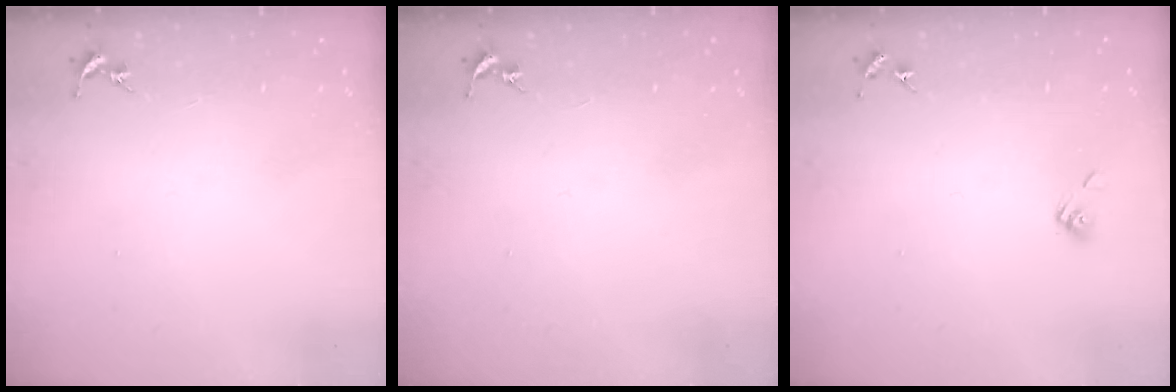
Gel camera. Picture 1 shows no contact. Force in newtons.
{"total": 0.0}
{"total": 5.4, "press": 5.0, "slide": 2.2}